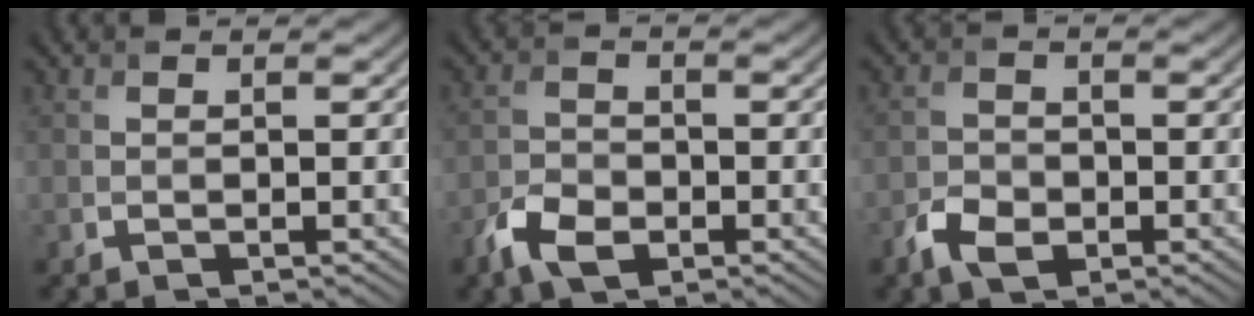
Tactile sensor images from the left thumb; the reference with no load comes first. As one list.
[{"total": 4.8, "force": [-2.8, 2.8, 2.7], "torque": [-0.059, -0.005, -0.064]}, {"total": 3.8, "force": [-2.1, 2.4, 2.1], "torque": [-0.044, -0.004, -0.047]}]